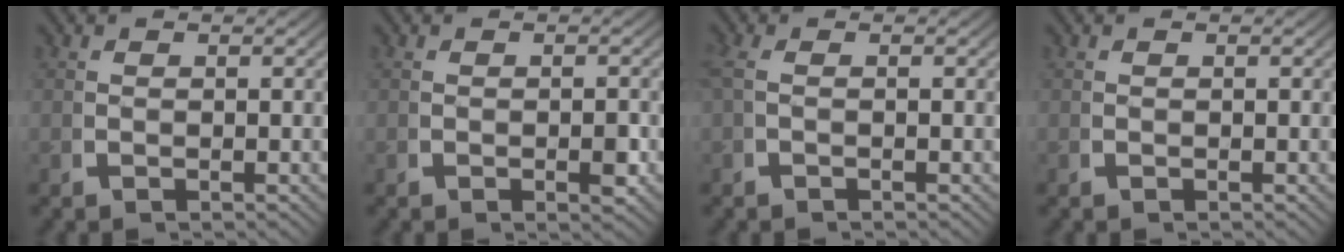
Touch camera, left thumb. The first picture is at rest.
{"total": 1.4, "force": [-0.2, 0.5, 1.3], "torque": [-0.021, -0.002, -0.004]}
{"total": 1.0, "force": [-0.3, 0.3, 0.9], "torque": [-0.030, 0.002, -0.004]}
{"total": 0.0}